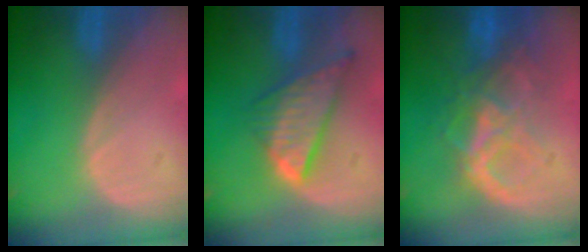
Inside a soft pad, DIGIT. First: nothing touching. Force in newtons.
{"total": 8.7, "press": 7.5, "slide": 4.4}
{"total": 8.4, "press": 7.6, "slide": 3.7}